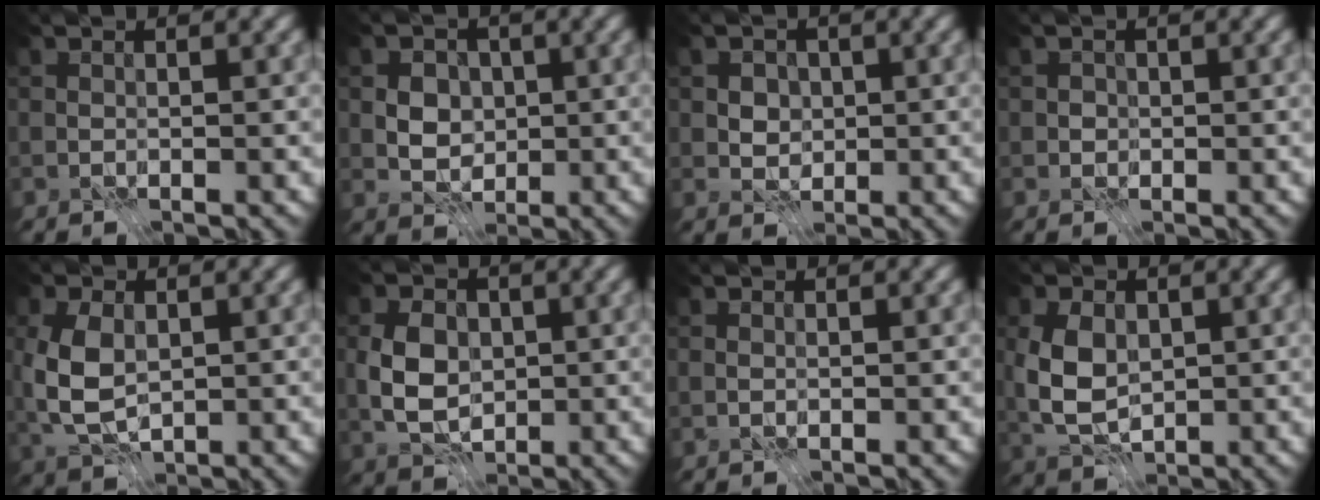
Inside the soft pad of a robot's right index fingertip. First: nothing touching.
{"total": 4.3, "force": [0.1, 3.5, 2.5], "torque": [-0.023, 0.011, -0.010]}
{"total": 2.7, "force": [0.3, 2.3, 1.4], "torque": [-0.021, 0.007, 0.002]}
{"total": 0.8, "force": [-0.2, 0.7, 0.1], "torque": [0.000, -0.002, -0.005]}
{"total": 5.5, "force": [0.0, 3.6, 4.2], "torque": [-0.101, 0.001, -0.001]}
{"total": 5.1, "force": [-0.7, 3.6, 3.6], "torque": [-0.072, 0.003, -0.020]}
{"total": 0.0}
{"total": 5.0, "force": [-0.2, 3.4, 3.7], "torque": [-0.082, 0.001, -0.009]}